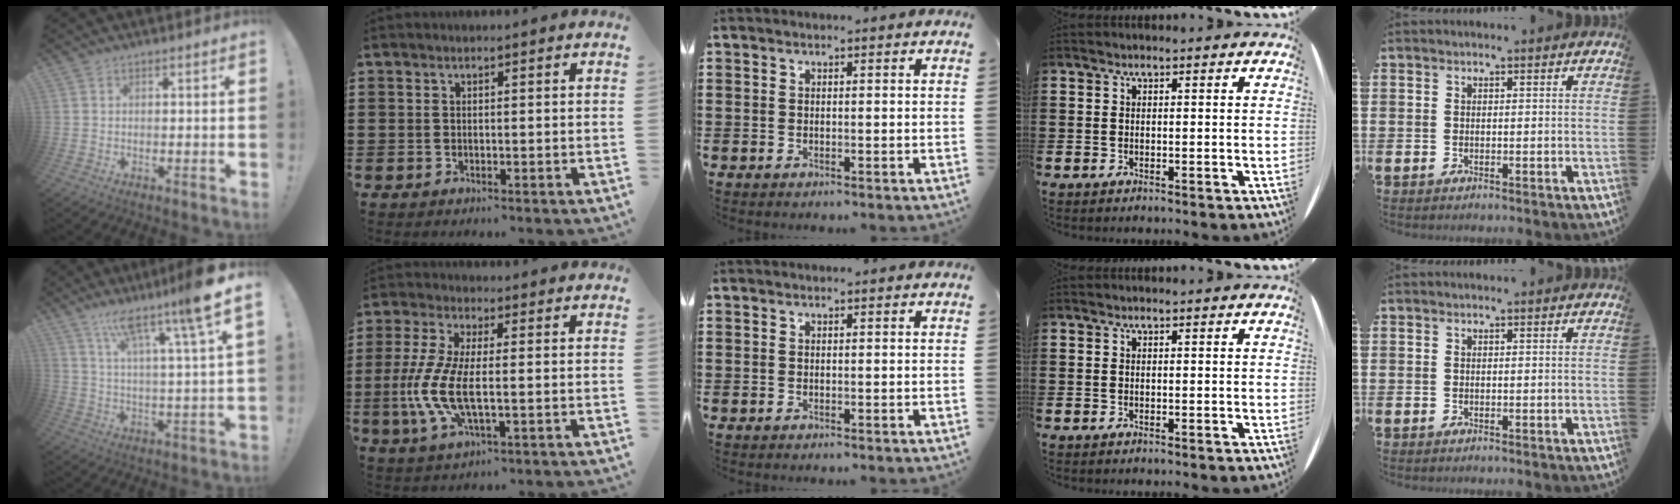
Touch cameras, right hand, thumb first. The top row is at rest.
{"thumb": {"total": 13.2, "force": [9.1, 0.0, 9.6], "torque": [-0.171, -0.062, 0.135]}, "index": {"total": 8.8, "force": [-1.6, 2.8, 8.1], "torque": [-0.197, -0.020, -0.037]}}